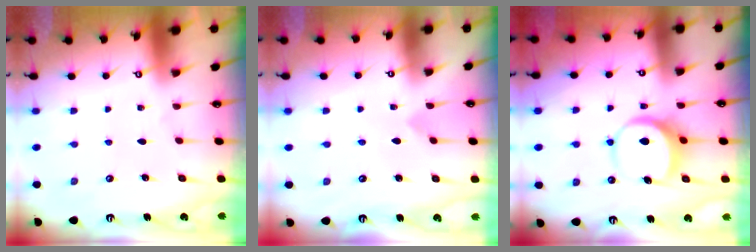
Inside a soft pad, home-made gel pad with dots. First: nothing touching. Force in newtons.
{"total": 2.9, "press": 2.9, "slide": 0.2}
{"total": 8.6, "press": 8.6, "slide": 1.1}